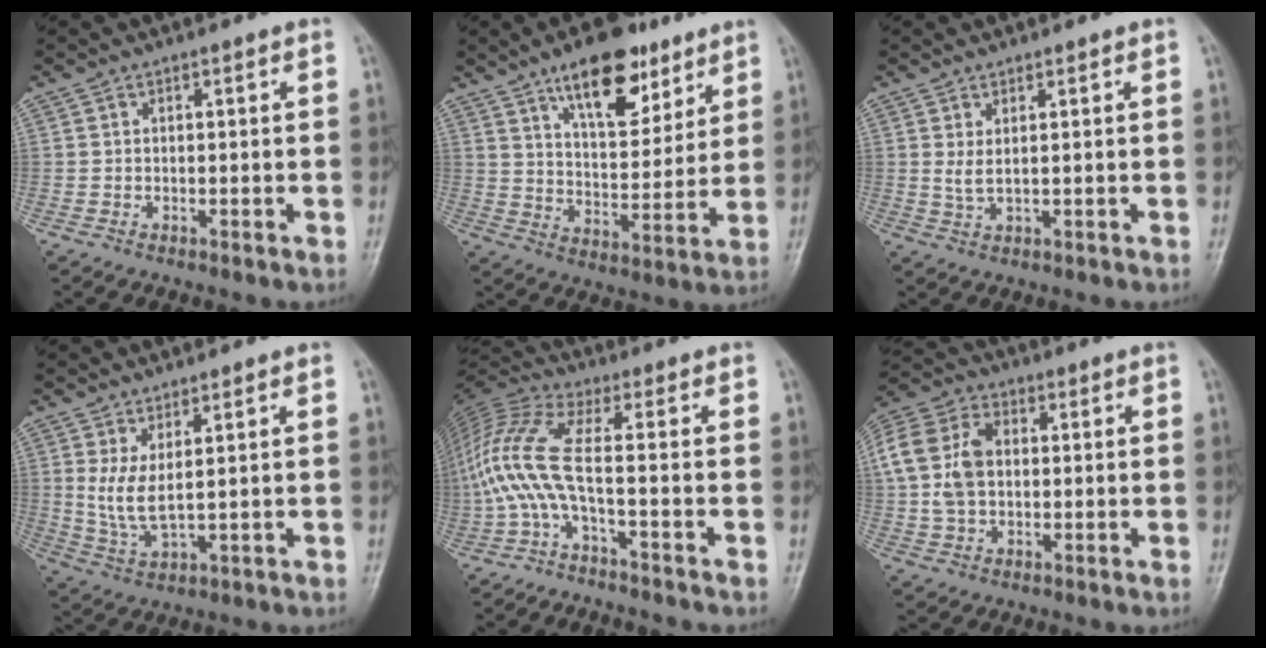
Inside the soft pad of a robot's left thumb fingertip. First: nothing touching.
{"total": 15.6, "force": [9.6, 7.0, 10.2], "torque": [-0.115, -0.047, 0.155]}
{"total": 2.4, "force": [0.6, 0.7, 2.2], "torque": [-0.050, -0.004, 0.020]}
{"total": 5.8, "force": [1.5, 1.7, 5.3], "torque": [-0.119, -0.019, 0.041]}
{"total": 10.3, "force": [-2.9, 1.1, 9.8], "torque": [-0.249, 0.049, -0.067]}
{"total": 13.9, "force": [1.2, 9.9, 9.7], "torque": [-0.206, 0.023, 0.019]}